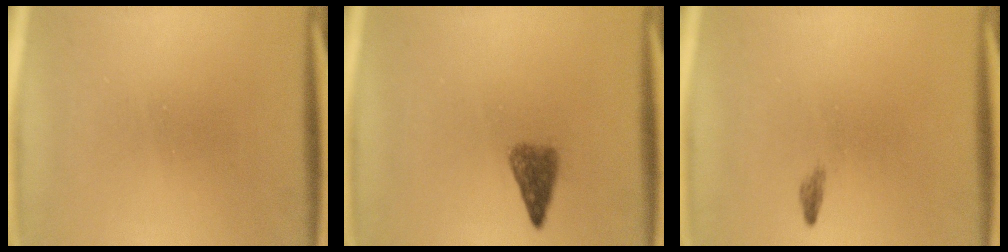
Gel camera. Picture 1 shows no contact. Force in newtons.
{"total": 3.2}
{"total": 0.5}